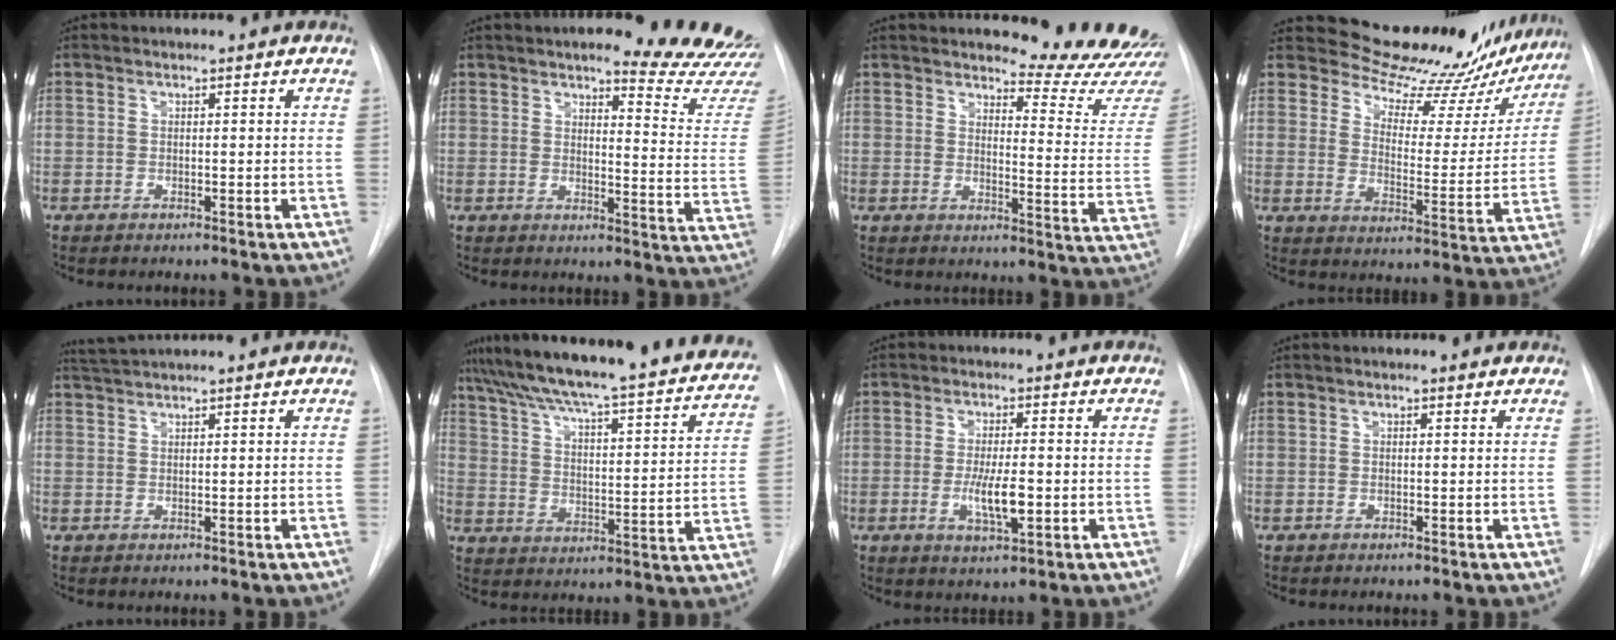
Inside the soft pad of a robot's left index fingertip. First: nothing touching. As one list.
[{"total": 15.6, "force": [14.7, 0.7, 5.1], "torque": [-0.045, -0.113, 0.149]}, {"total": 14.2, "force": [13.9, -0.3, 2.8], "torque": [-0.022, -0.126, 0.146]}, {"total": 20.4, "force": [18.9, 5.6, 5.1], "torque": [-0.050, -0.061, 0.229]}, {"total": 3.6, "force": [3.4, -0.6, 0.9], "torque": [-0.010, 0.026, 0.064]}, {"total": 31.9, "force": [27.9, 4.3, 15.0], "torque": [-0.234, -0.055, 0.351]}, {"total": 5.7, "force": [-1.1, 1.3, 5.4], "torque": [-0.101, -0.010, -0.017]}, {"total": 0.6, "force": [0.6, 0.2, -0.1], "torque": [-0.004, -0.001, 0.004]}]